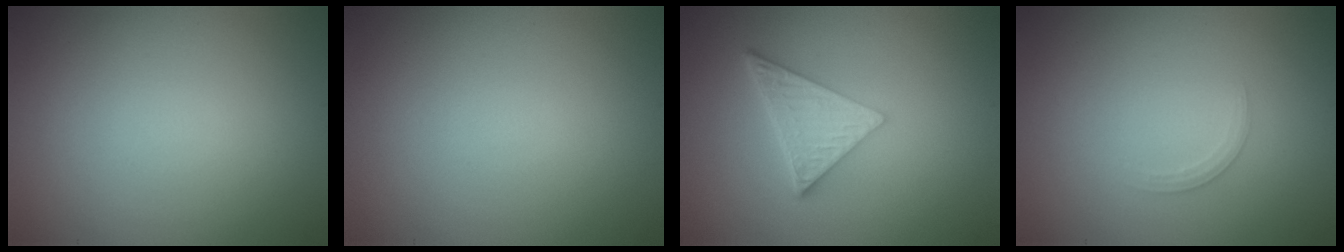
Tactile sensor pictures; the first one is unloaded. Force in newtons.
{"total": 0.0}
{"total": 5.0, "press": 3.5, "slide": 3.6}
{"total": 1.0, "press": 1.0, "slide": 0.0}